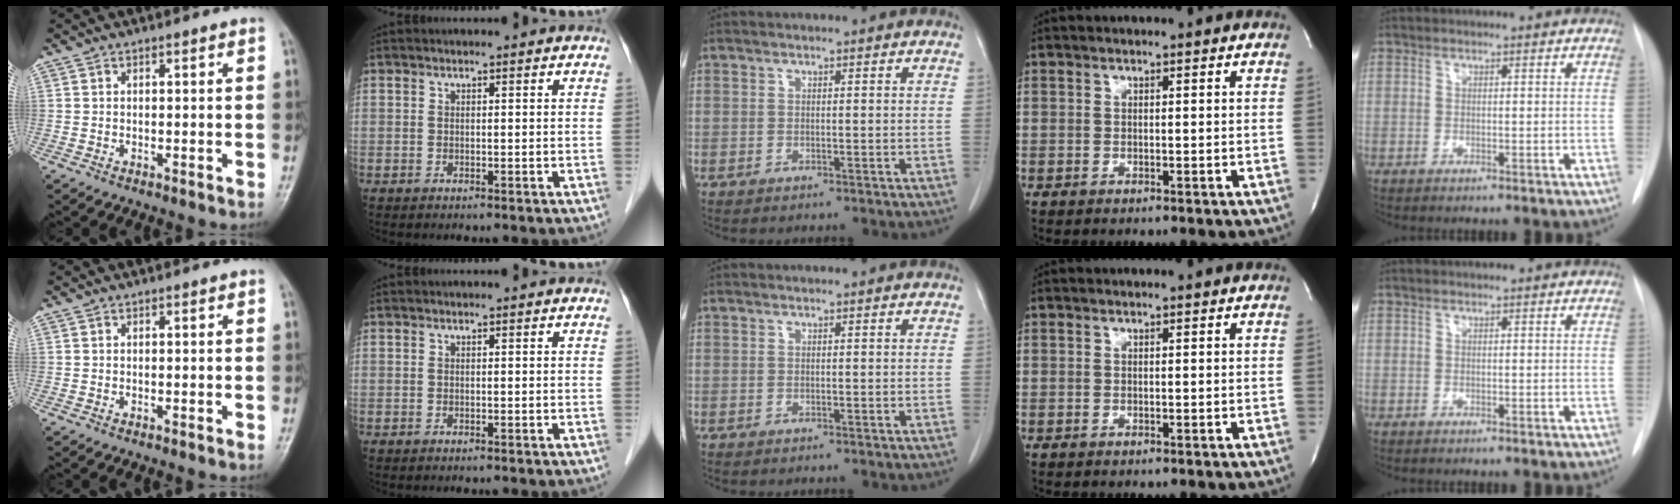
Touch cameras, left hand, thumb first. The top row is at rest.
{}